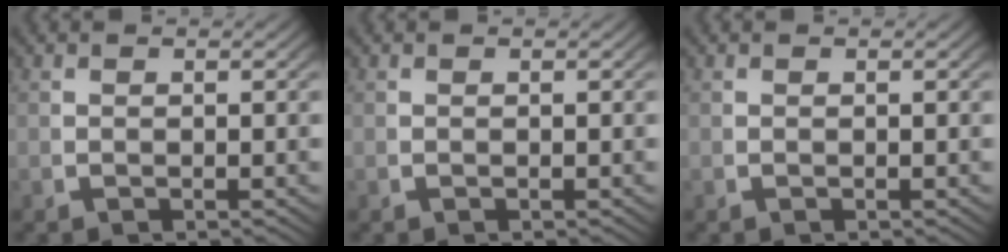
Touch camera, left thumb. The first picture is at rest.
{"total": 0.0}
{"total": 0.0}